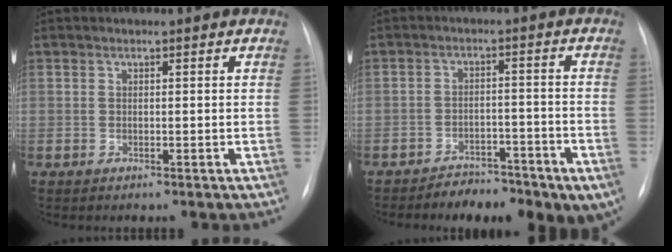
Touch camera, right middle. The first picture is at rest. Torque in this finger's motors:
{"motor_torque": [1.08, -1.06, 0.22, 0.06]}